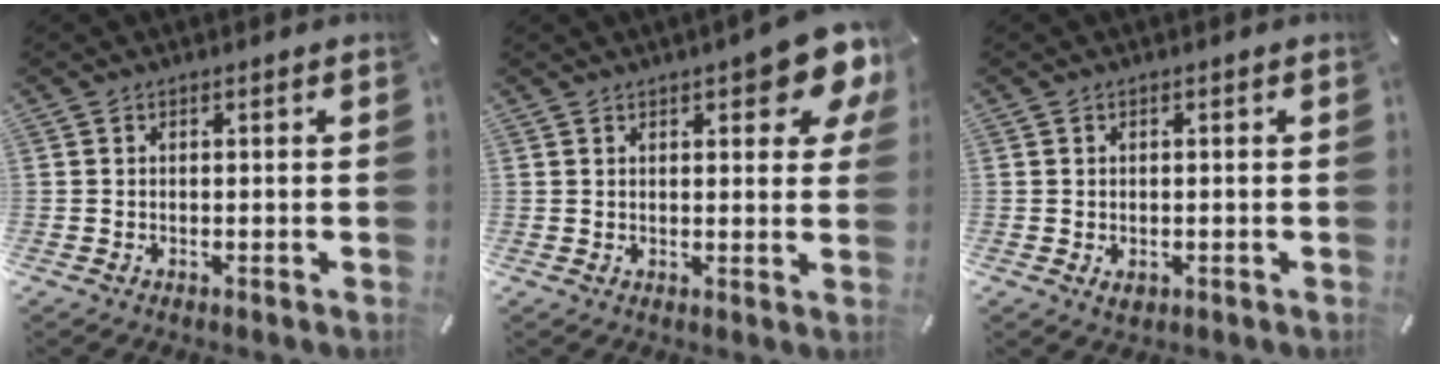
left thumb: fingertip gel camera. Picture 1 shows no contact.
{"total": 10.0, "force": [5.5, 3.4, 7.6], "torque": [-0.095, -0.029, 0.090]}
{"total": 1.6, "force": [-0.4, 1.2, 0.9], "torque": [-0.017, 0.003, -0.008]}